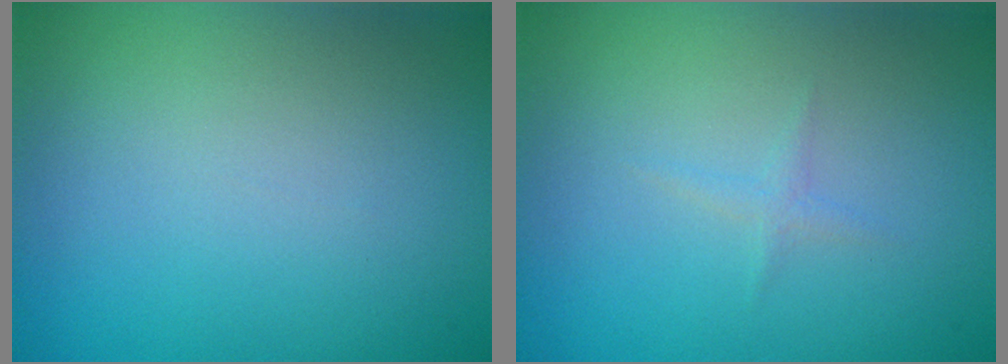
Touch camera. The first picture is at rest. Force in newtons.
{"total": 0.8, "press": 0.8, "slide": 0.1}